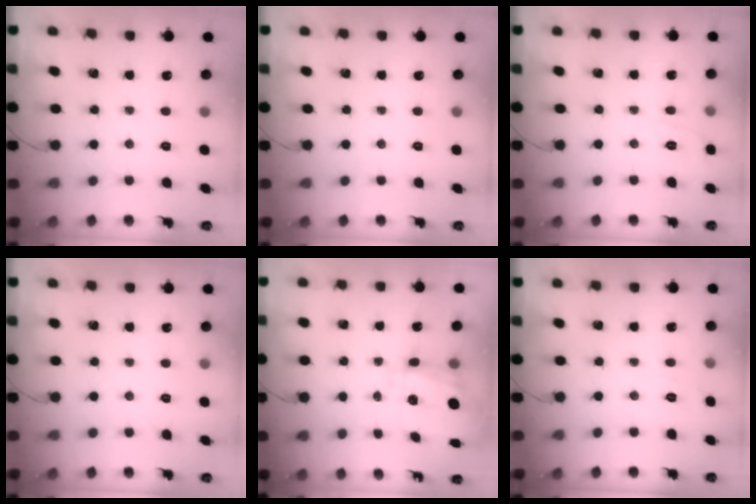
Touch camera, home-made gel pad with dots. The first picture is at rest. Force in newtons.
{"total": 0.0}
{"total": 5.8, "press": 5.6, "slide": 1.6}
{"total": 0.0}
{"total": 3.5, "press": 3.3, "slide": 1.1}
{"total": 2.6, "press": 2.0, "slide": 1.7}